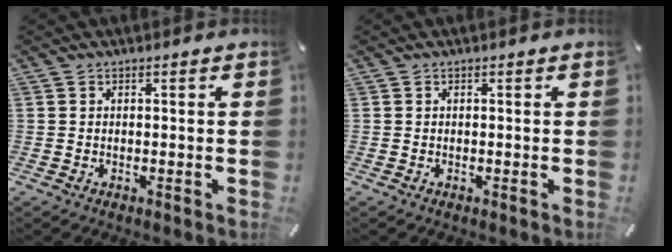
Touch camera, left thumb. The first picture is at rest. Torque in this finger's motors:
{"motor_torque": [0.00, 0.00, 0.00, 0.00, 0.00]}